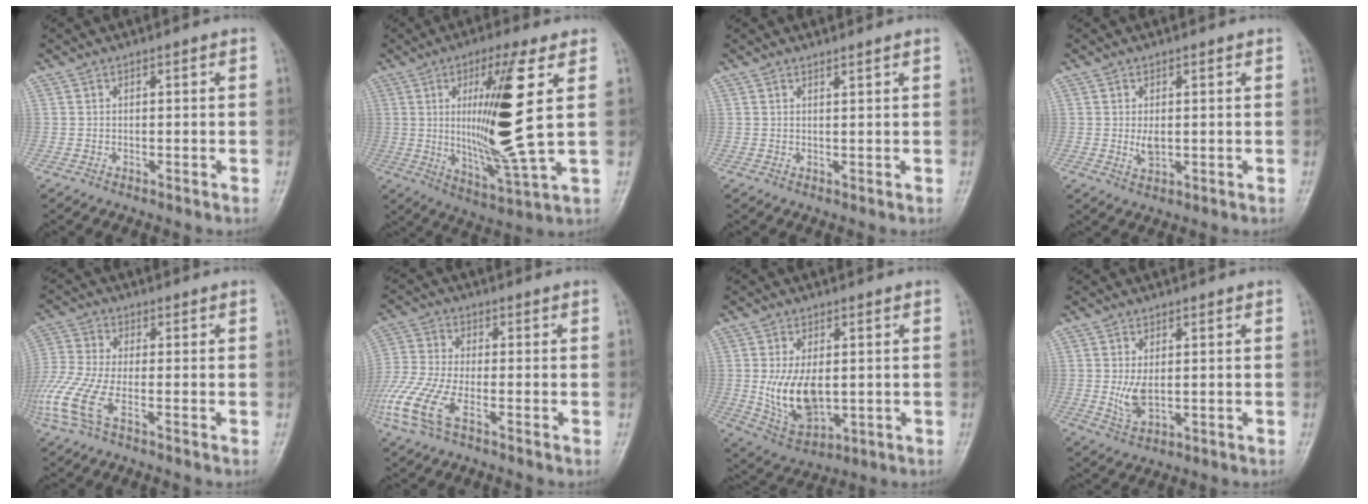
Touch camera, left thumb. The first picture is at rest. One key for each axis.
{"total": 16.3, "fx": 3.0, "fy": 1.2, "fz": 16.0, "tx": -0.301, "ty": -0.034, "tz": 0.054}
{"total": 0.8, "fx": 0.7, "fy": -0.4, "fz": 0.2, "tx": -0.011, "ty": -0.010, "tz": 0.015}
{"total": 2.4, "fx": 0.1, "fy": 1.3, "fz": 2.0, "tx": -0.032, "ty": -0.007, "tz": 0.008}
{"total": 9.9, "fx": -3.9, "fy": 3.2, "fz": 8.5, "tx": -0.229, "ty": 0.009, "tz": -0.085}
{"total": 10.8, "fx": -4.9, "fy": 4.0, "fz": 8.7, "tx": -0.222, "ty": 0.006, "tz": -0.099}
{"total": 10.5, "fx": -0.1, "fy": 6.0, "fz": 8.6, "tx": -0.149, "ty": -0.016, "tz": 0.017}
{"total": 4.1, "fx": 0.2, "fy": 2.2, "fz": 3.5, "tx": -0.063, "ty": -0.013, "tz": 0.013}